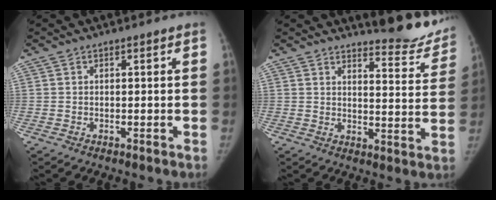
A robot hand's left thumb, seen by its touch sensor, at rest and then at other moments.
{"total": 12.0, "force": [11.5, 2.0, 2.5], "torque": [-0.007, -0.120, 0.130]}